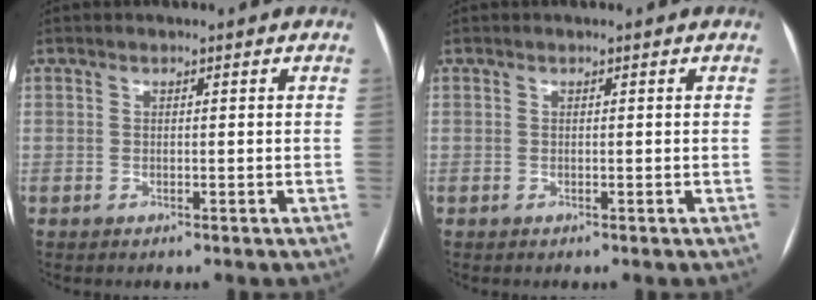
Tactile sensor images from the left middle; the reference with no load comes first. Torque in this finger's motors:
{"motor_torque": [0.07, 0.08, 0.00, 0.00]}